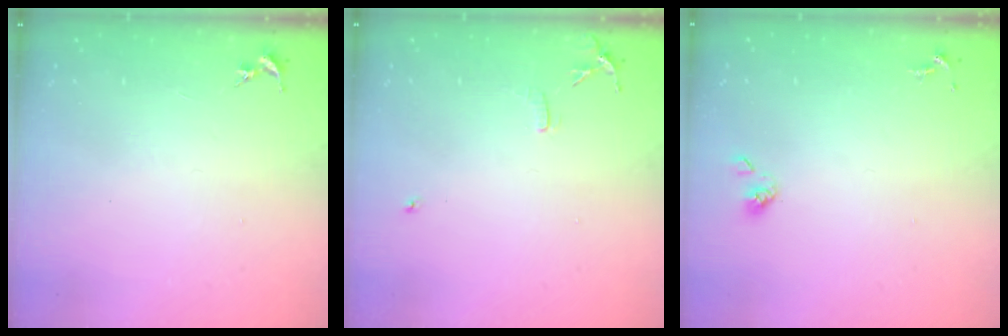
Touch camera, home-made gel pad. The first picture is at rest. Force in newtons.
{"total": 6.2, "press": 6.1, "slide": 0.7}
{"total": 4.2, "press": 4.0, "slide": 1.1}